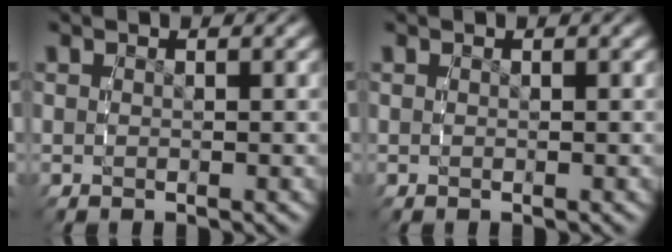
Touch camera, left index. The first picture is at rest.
{"total": 0.0}